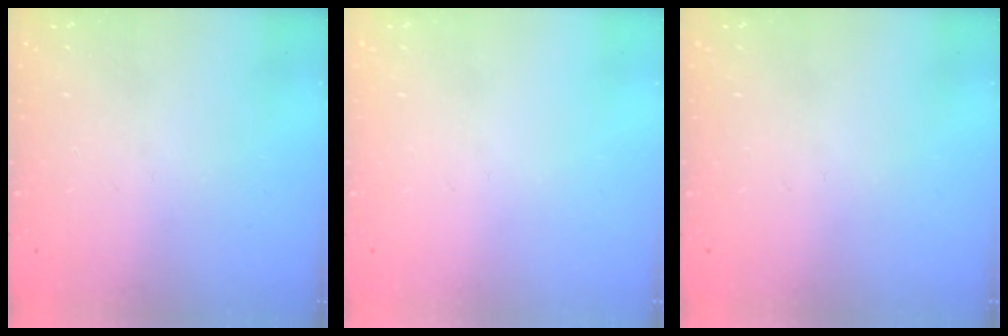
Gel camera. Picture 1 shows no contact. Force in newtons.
{"total": 0.0}
{"total": 0.0}